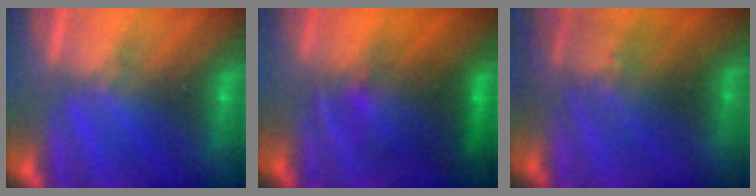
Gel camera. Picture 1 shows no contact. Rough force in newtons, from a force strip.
{"total": 8.0}
{"total": 2.8}